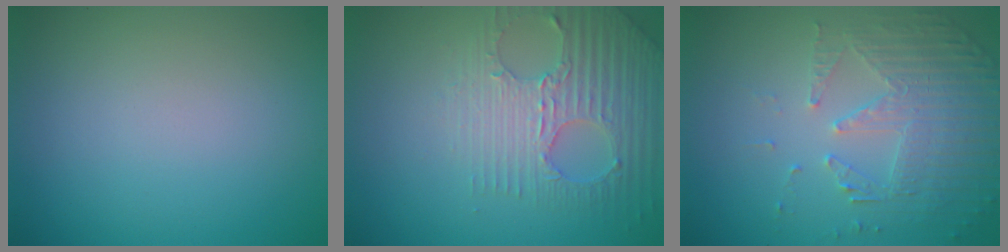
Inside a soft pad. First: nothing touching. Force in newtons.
{"total": 3.5, "press": 3.5, "slide": 0.6}
{"total": 5.3, "press": 3.7, "slide": 3.8}